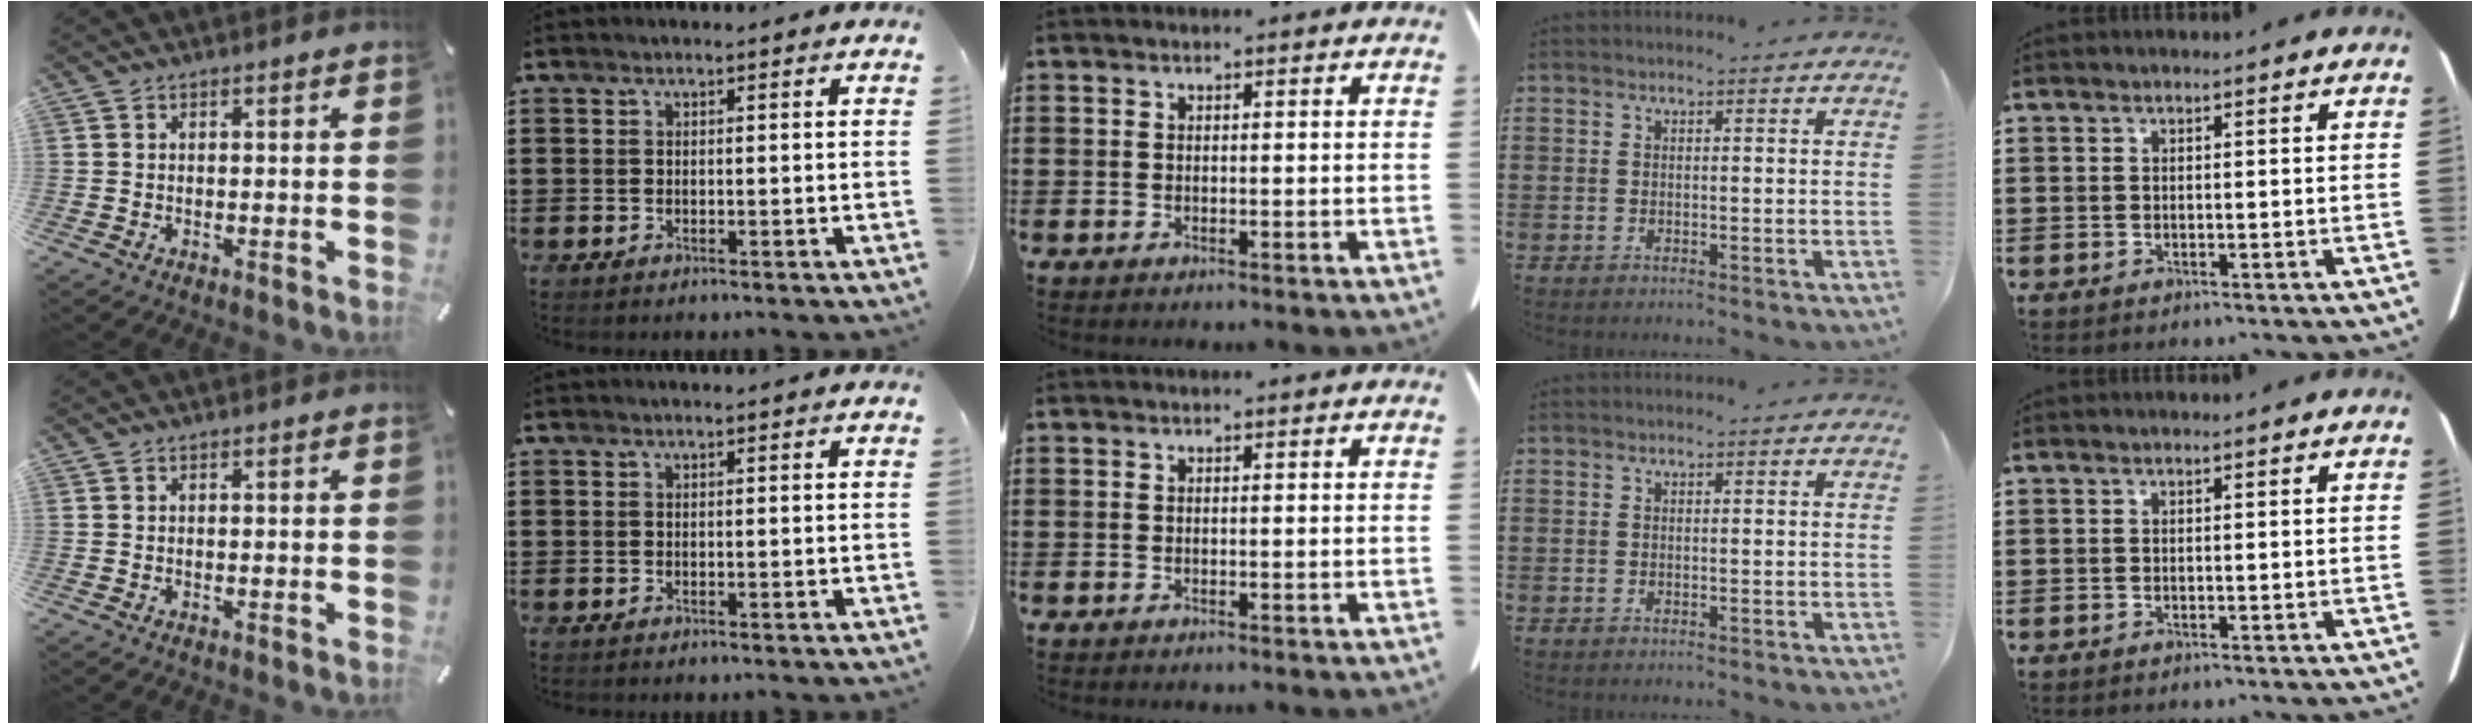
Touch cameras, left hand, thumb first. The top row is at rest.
{}